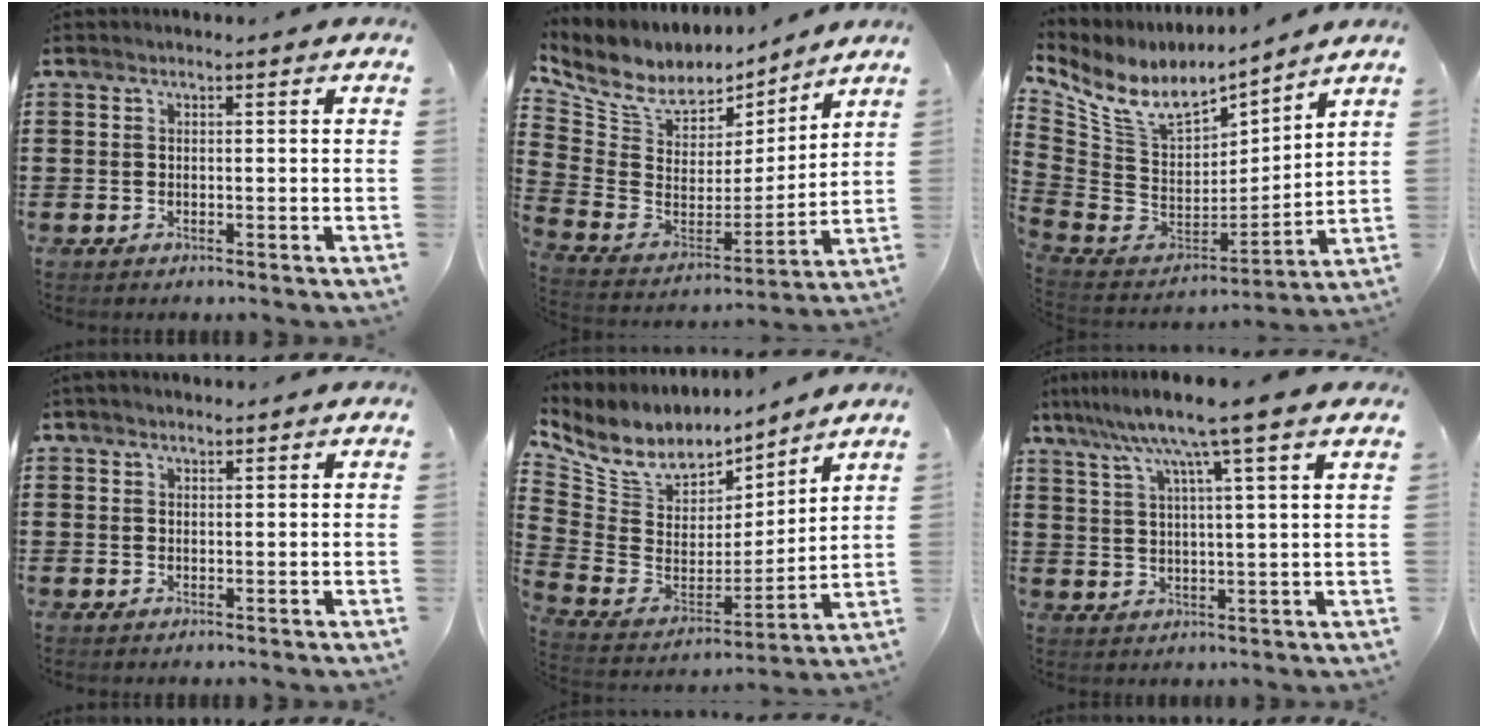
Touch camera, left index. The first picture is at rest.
{"total": 7.5, "force": [5.8, 4.2, 2.2], "torque": [-0.083, -0.039, 0.104]}
{"total": 9.6, "force": [6.6, 4.7, 5.3], "torque": [-0.137, -0.041, 0.118]}
{"total": 0.9, "force": [0.8, 0.4, 0.1], "torque": [-0.004, 0.003, 0.015]}
{"total": 7.6, "force": [5.9, 4.1, 2.5], "torque": [-0.091, -0.040, 0.105]}
{"total": 8.2, "force": [5.9, -0.6, 5.7], "torque": [-0.129, -0.020, 0.096]}